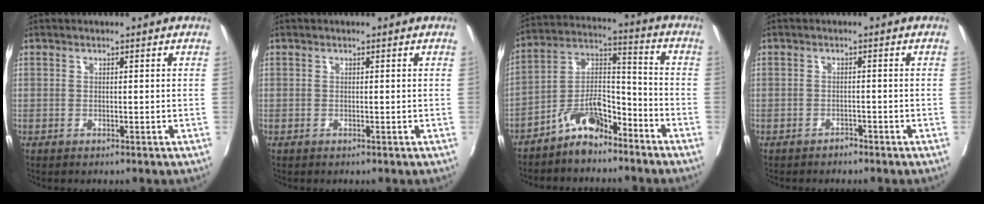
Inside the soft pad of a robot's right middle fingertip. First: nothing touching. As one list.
[{"total": 0.0}, {"total": 9.6, "force": [-7.1, 4.0, 5.2], "torque": [-0.102, 0.040, -0.128]}, {"total": 1.5, "force": [-1.4, 0.6, 0.1], "torque": [-0.005, -0.001, -0.022]}]